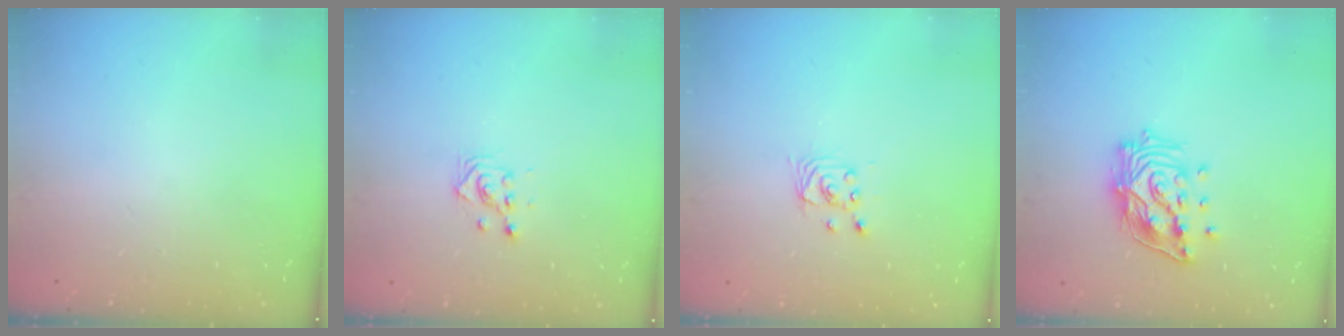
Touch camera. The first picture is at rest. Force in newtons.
{"total": 2.9, "press": 2.9, "slide": 0.1}
{"total": 2.8, "press": 2.8, "slide": 0.1}
{"total": 16.0, "press": 15.9, "slide": 2.0}